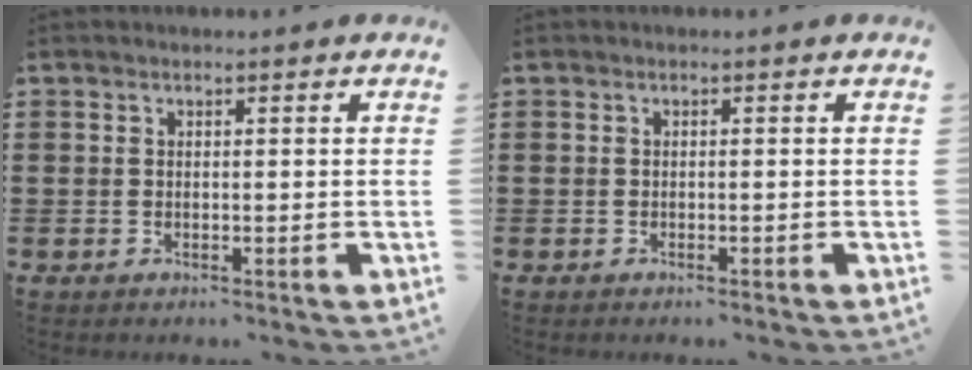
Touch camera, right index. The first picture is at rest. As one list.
[{"total": 0.0}]